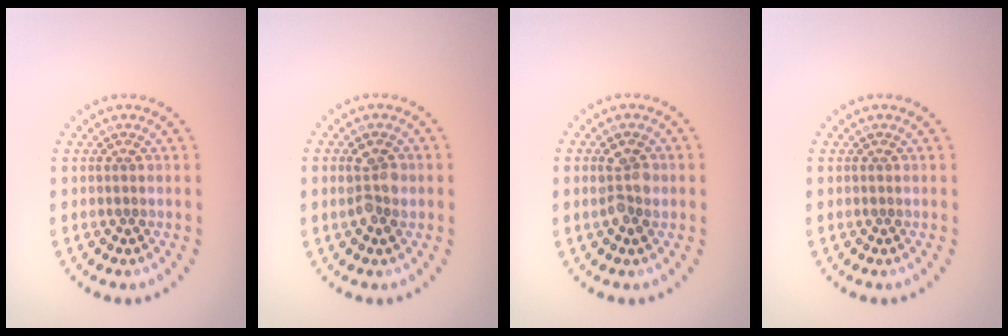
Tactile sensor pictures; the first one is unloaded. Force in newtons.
{"total": 2.4, "press": 2.4, "slide": 0.0}
{"total": 2.4, "press": 2.4, "slide": 0.0}
{"total": 0.0}